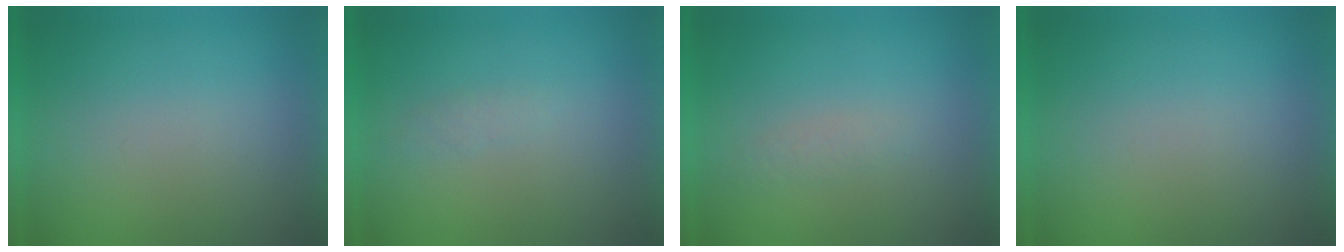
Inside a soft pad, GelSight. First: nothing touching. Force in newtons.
{"total": 1.2}
{"total": 1.3}
{"total": 0.0}